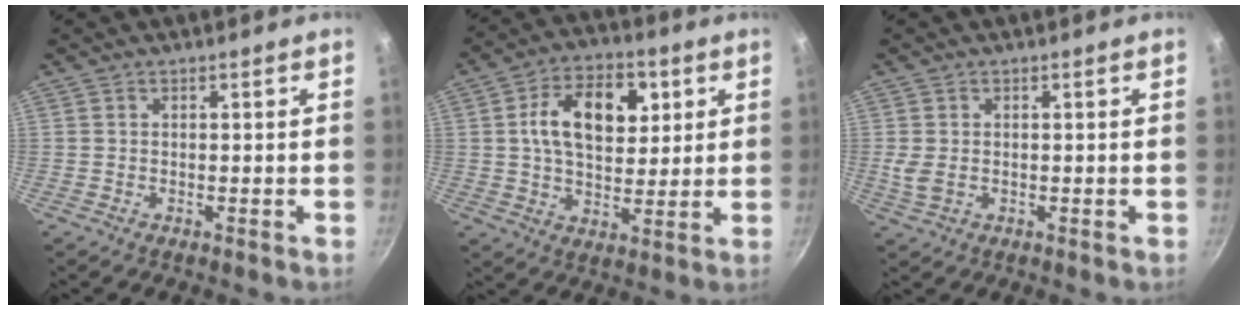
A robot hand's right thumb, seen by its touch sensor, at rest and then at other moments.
{"total": 14.5, "force": [3.8, 9.0, 10.8], "torque": [-0.151, 0.000, 0.060]}
{"total": 3.0, "force": [-0.2, 2.1, 2.2], "torque": [-0.055, -0.004, 0.000]}